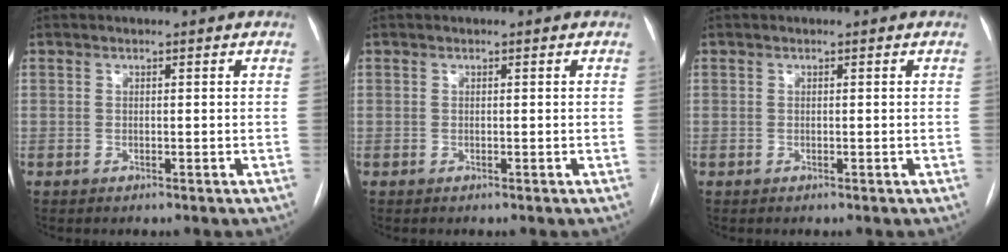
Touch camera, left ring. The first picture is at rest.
{"total": 0.0}
{"total": 0.0}